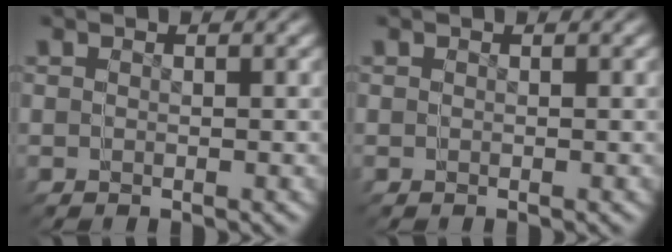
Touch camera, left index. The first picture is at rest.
{"total": 0.0}